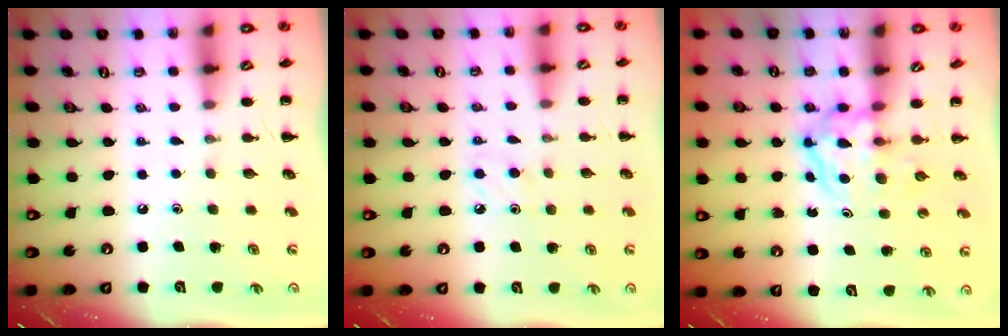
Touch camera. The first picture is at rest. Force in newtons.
{"total": 4.1, "press": 3.8, "slide": 1.4}
{"total": 3.8, "press": 3.8, "slide": 0.4}